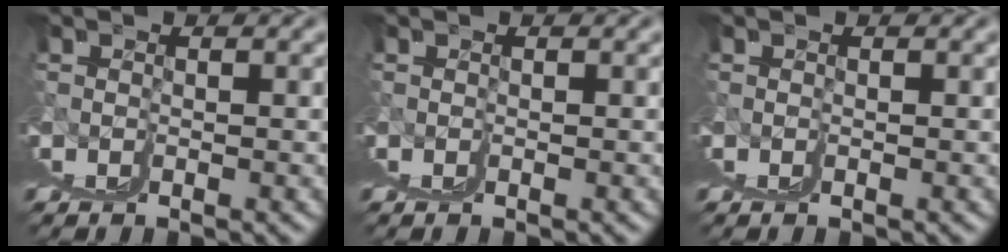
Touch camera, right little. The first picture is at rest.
{"total": 0.0}
{"total": 0.0}